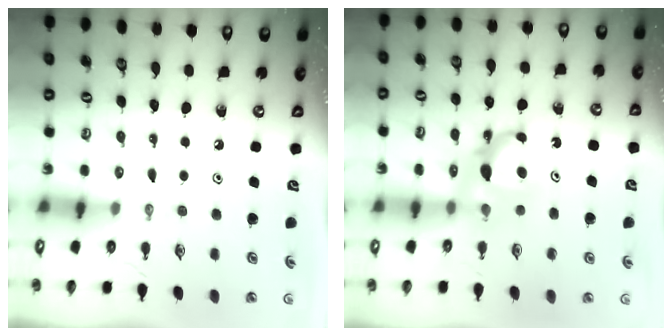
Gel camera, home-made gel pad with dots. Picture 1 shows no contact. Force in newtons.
{"total": 7.1, "press": 7.1, "slide": 0.3}